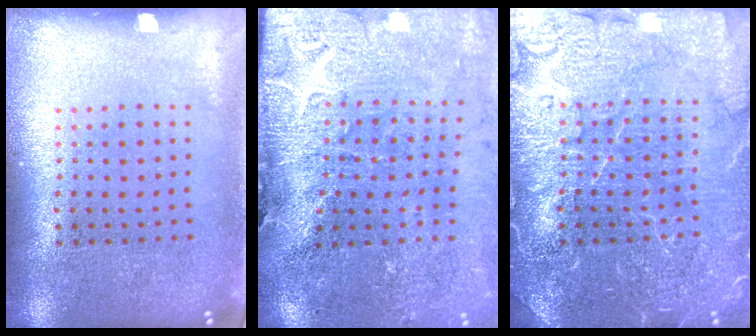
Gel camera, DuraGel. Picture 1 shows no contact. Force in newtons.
{"total": 3.5, "press": 3.4, "slide": 0.8}
{"total": 4.7, "press": 4.7, "slide": 0.7}